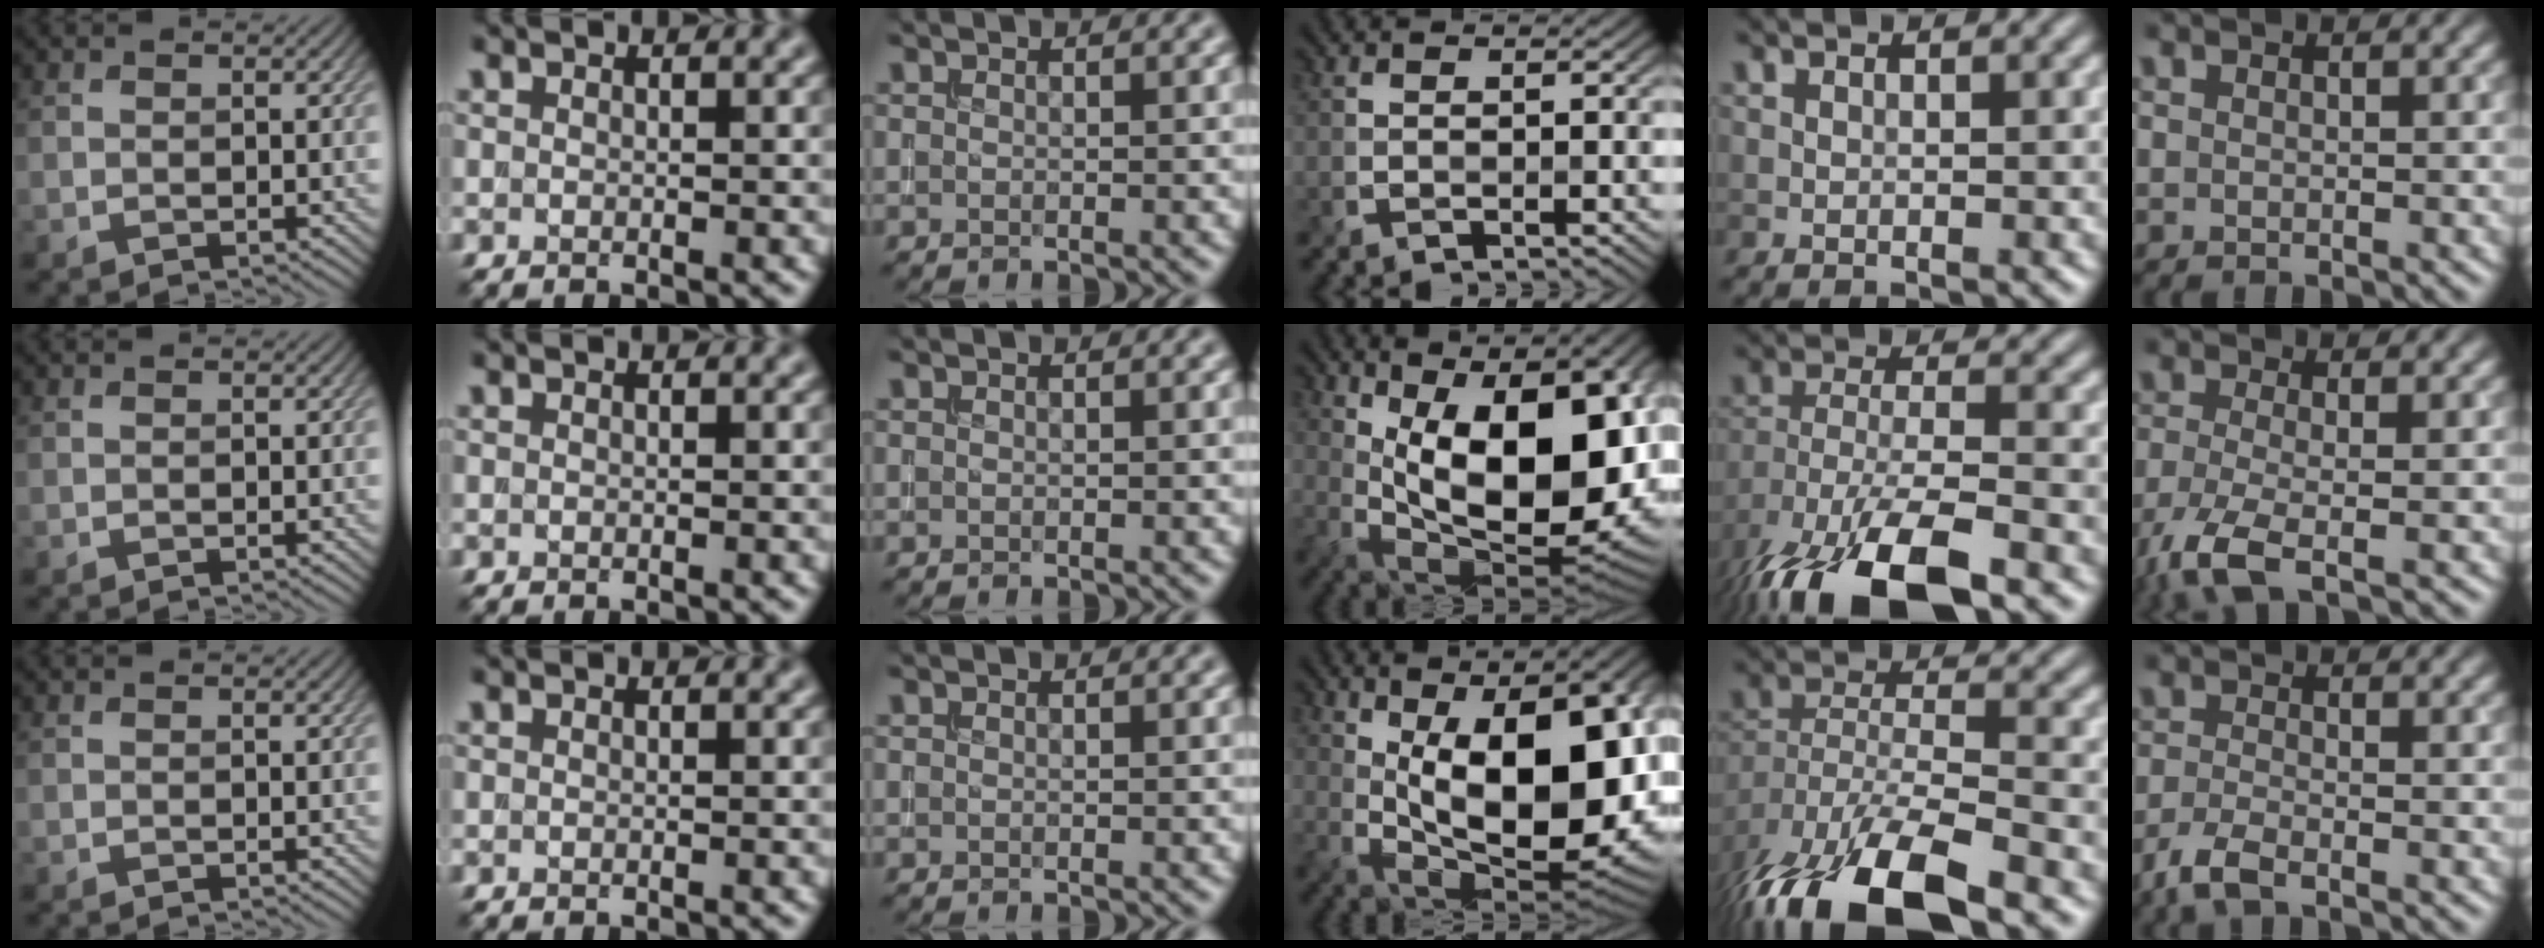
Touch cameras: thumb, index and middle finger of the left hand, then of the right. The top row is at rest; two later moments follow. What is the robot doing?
{"motion": "insert", "object": "drawer"}